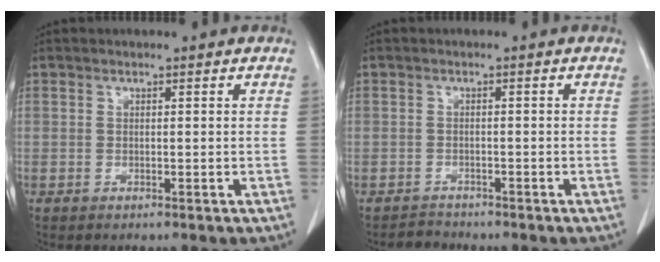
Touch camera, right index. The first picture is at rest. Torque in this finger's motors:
{"motor_torque": [-0.52, 0.33, -0.28, -0.13]}